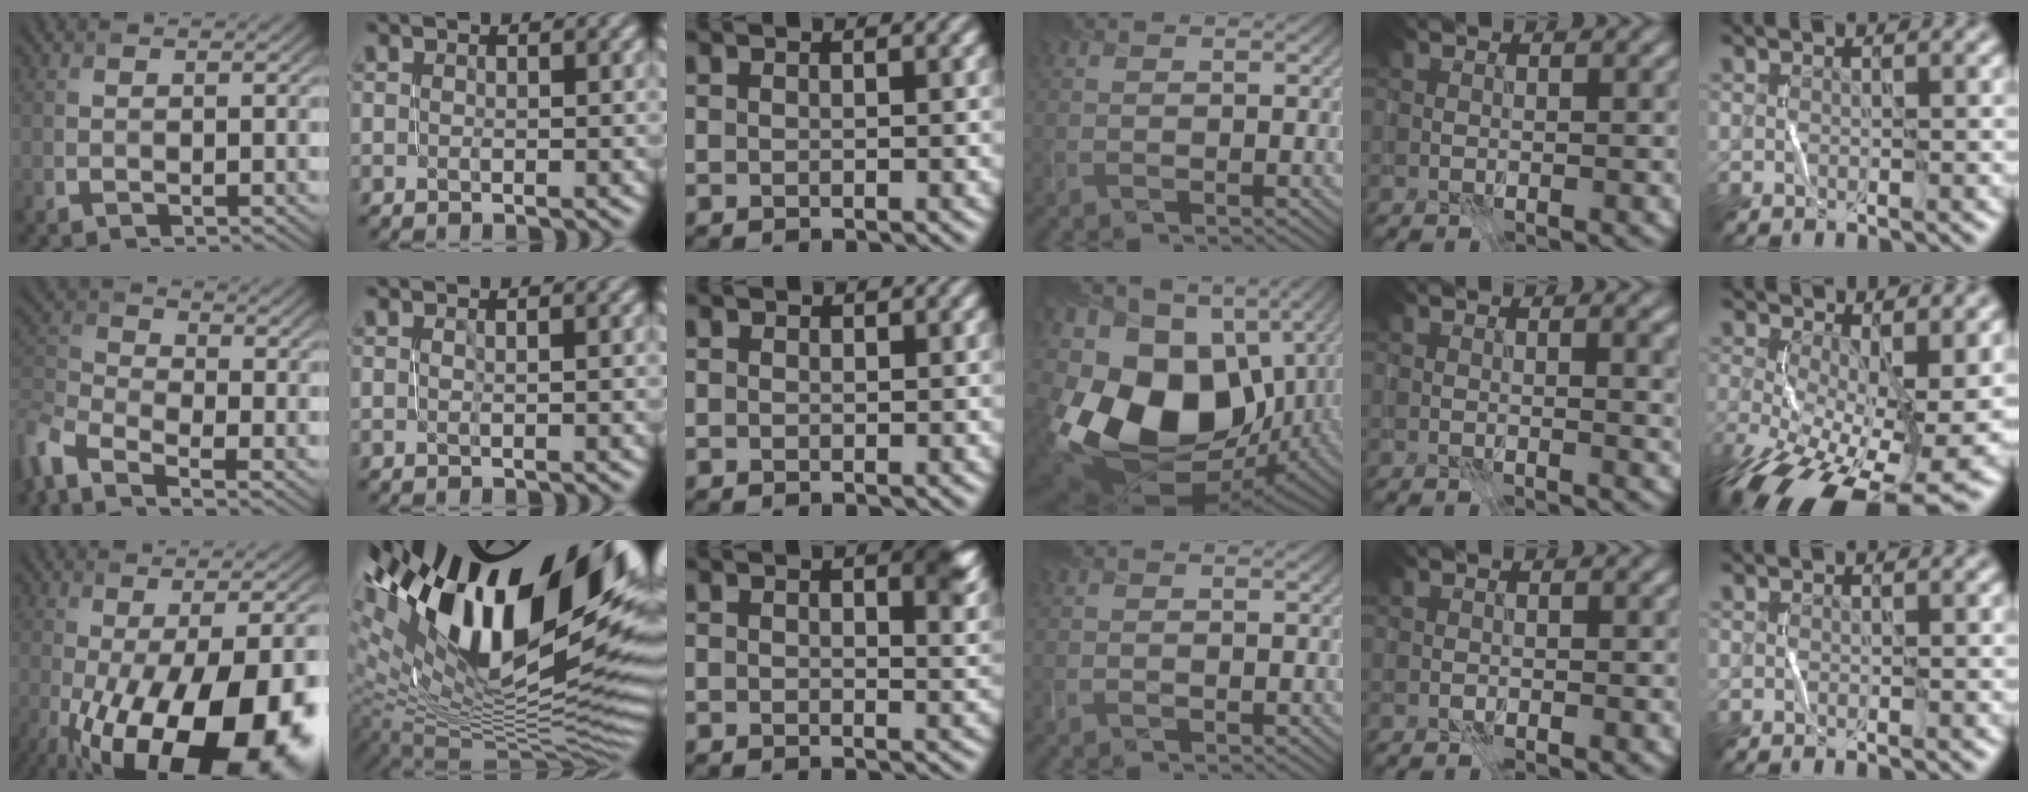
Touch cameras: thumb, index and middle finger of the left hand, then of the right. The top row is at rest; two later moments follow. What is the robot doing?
{"motion": "close", "object": "stapler"}